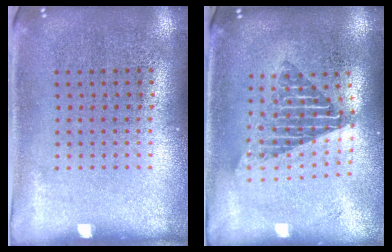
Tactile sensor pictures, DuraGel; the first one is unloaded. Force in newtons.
{"total": 1.7, "press": 1.4, "slide": 1.0}